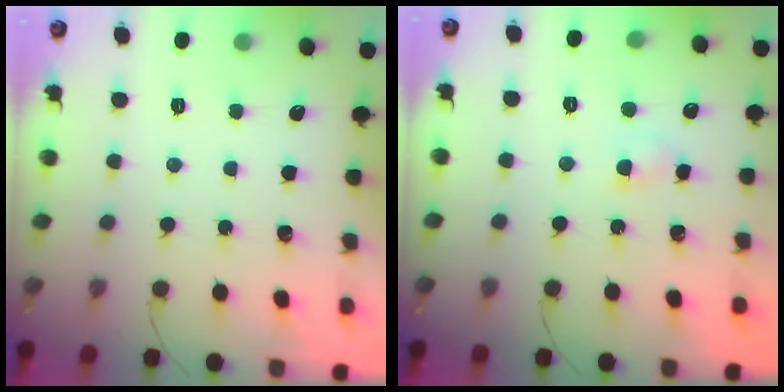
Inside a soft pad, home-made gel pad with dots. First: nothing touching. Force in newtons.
{"total": 2.8, "press": 2.6, "slide": 1.1}